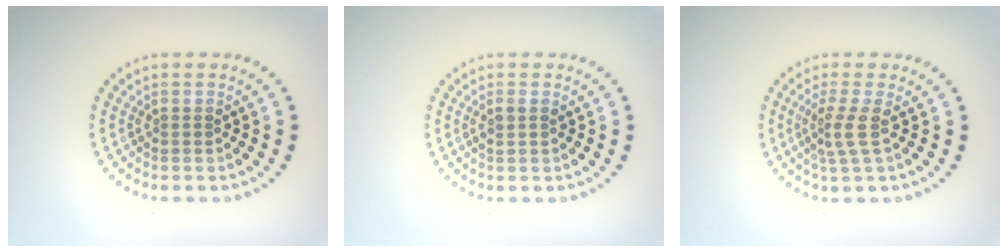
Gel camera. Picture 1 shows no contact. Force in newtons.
{"total": 0.9, "press": 0.9, "slide": 0.2}
{"total": 2.3, "press": 1.6, "slide": 1.7}